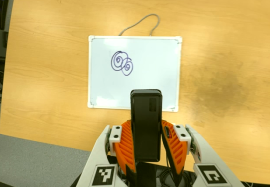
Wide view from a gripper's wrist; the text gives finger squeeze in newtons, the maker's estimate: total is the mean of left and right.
{"total": 4.0, "left": 2.5, "right": 5.4}